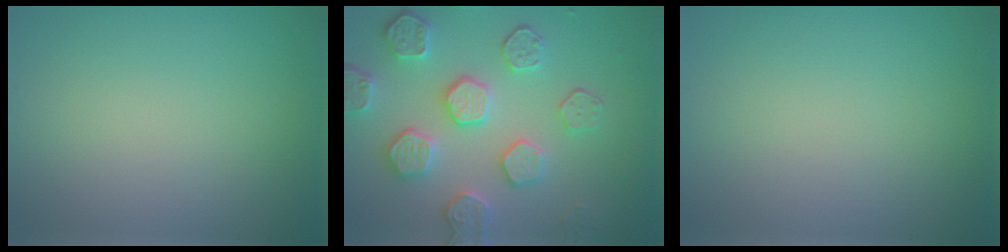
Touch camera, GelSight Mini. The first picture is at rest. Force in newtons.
{"total": 5.6, "press": 5.0, "slide": 2.5}
{"total": 0.0}